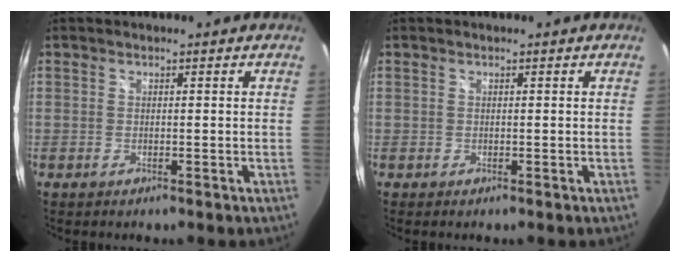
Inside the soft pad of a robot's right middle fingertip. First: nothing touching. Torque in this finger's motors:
{"motor_torque": [0.12, -0.18, 0.03, 0.00]}